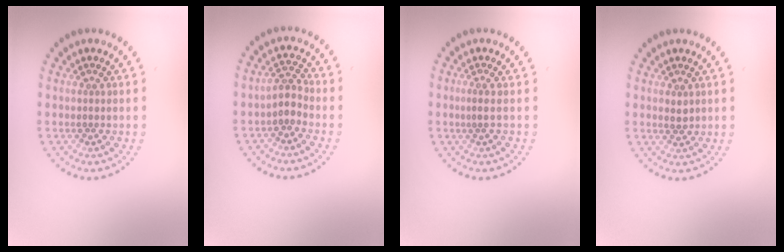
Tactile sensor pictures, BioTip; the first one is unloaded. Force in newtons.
{"total": 1.8, "press": 1.5, "slide": 1.0}
{"total": 0.7, "press": 0.4, "slide": 0.6}
{"total": 0.9, "press": 0.9, "slide": 0.2}